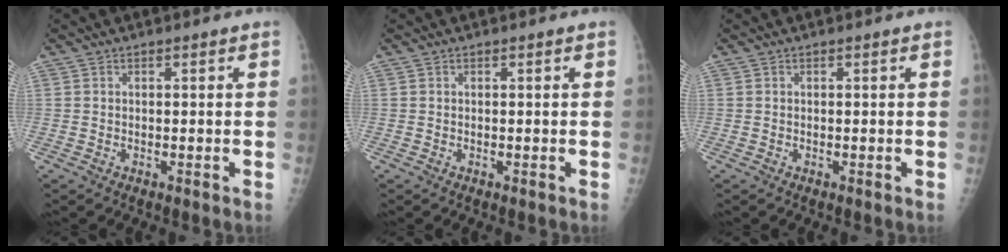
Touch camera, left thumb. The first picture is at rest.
{"total": 0.0}
{"total": 0.0}